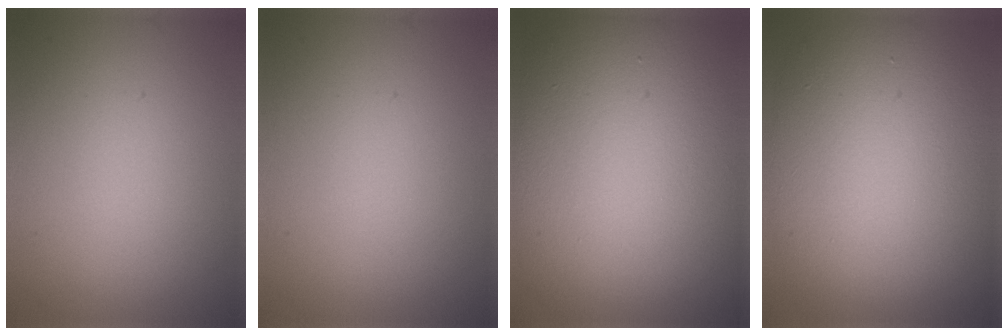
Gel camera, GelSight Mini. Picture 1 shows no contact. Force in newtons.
{"total": 0.0}
{"total": 17.6, "press": 17.6, "slide": 0.7}
{"total": 13.5, "press": 13.5, "slide": 0.4}